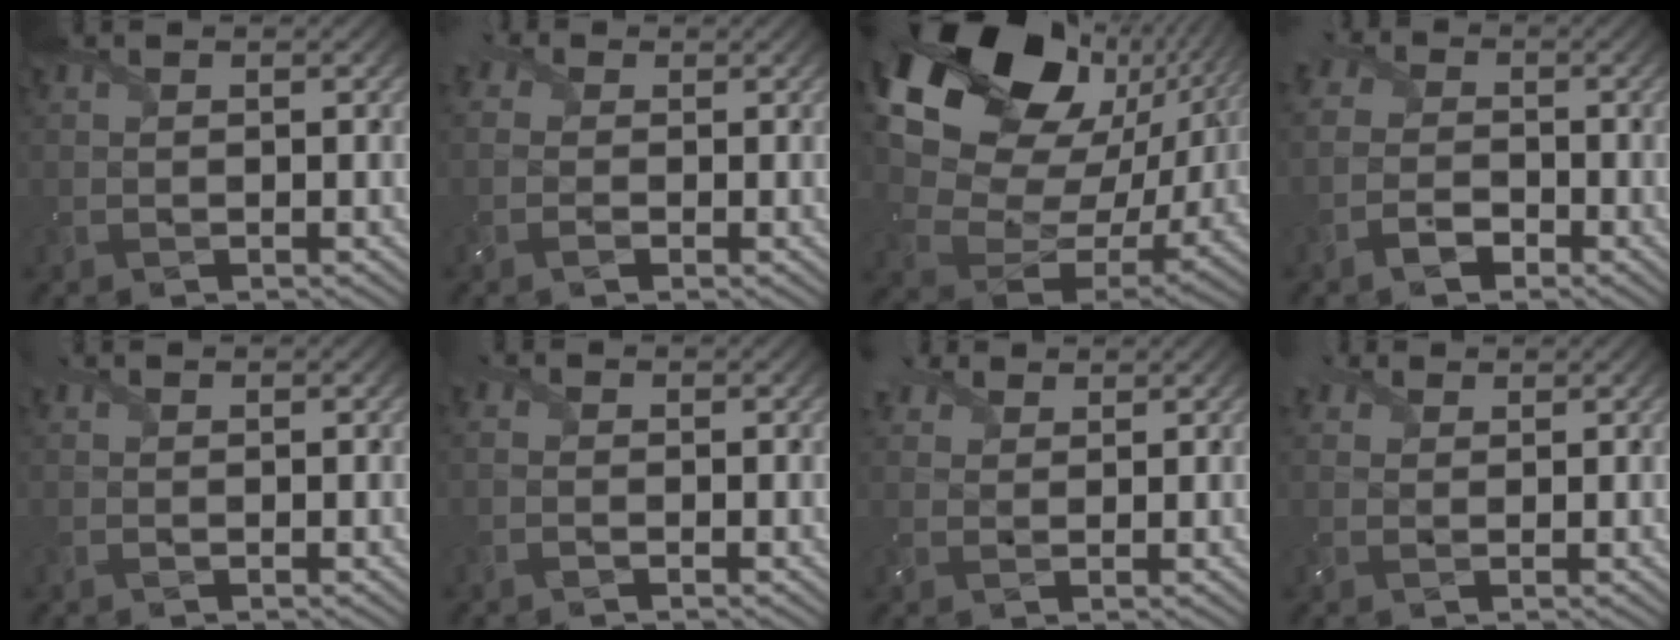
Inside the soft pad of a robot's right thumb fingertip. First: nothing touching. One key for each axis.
{"total": 3.1, "fx": -0.3, "fy": 2.7, "fz": 1.6, "tx": -0.047, "ty": 0.002, "tz": -0.008}
{"total": 19.6, "fx": 8.2, "fy": 12.8, "fz": 12.4, "tx": -0.254, "ty": 0.009, "tz": 0.170}
{"total": 4.0, "fx": -2.0, "fy": 3.0, "fz": 1.8, "tx": -0.034, "ty": -0.003, "tz": -0.053}
{"total": 0.0}
{"total": 1.4, "fx": -0.7, "fy": 0.9, "fz": 0.7, "tx": -0.012, "ty": -0.002, "tz": -0.014}
{"total": 3.0, "fx": 2.3, "fy": 1.8, "fz": 0.9, "tx": -0.021, "ty": 0.008, "tz": 0.043}
{"total": 2.2, "fx": 1.5, "fy": 1.5, "fz": 0.6, "tx": -0.014, "ty": 0.006, "tz": 0.026}